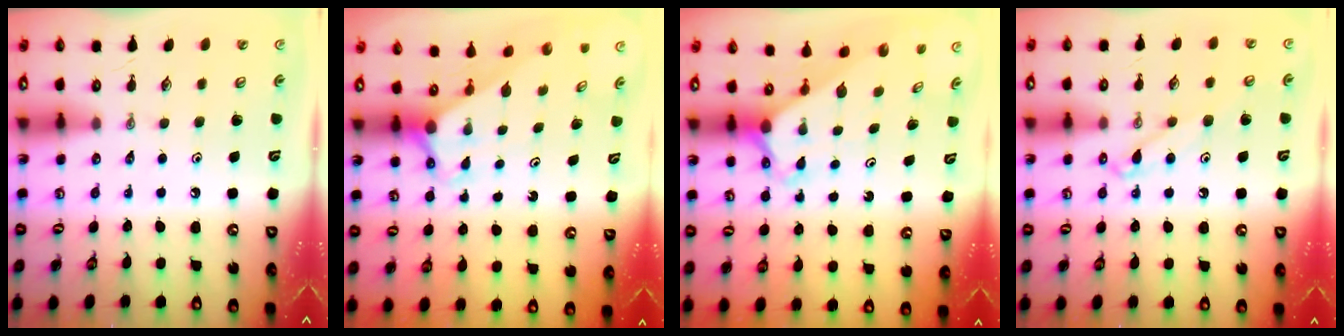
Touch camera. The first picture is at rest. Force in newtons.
{"total": 2.9, "press": 2.9, "slide": 0.0}
{"total": 2.4, "press": 2.4, "slide": 0.2}
{"total": 6.5, "press": 6.5, "slide": 0.7}